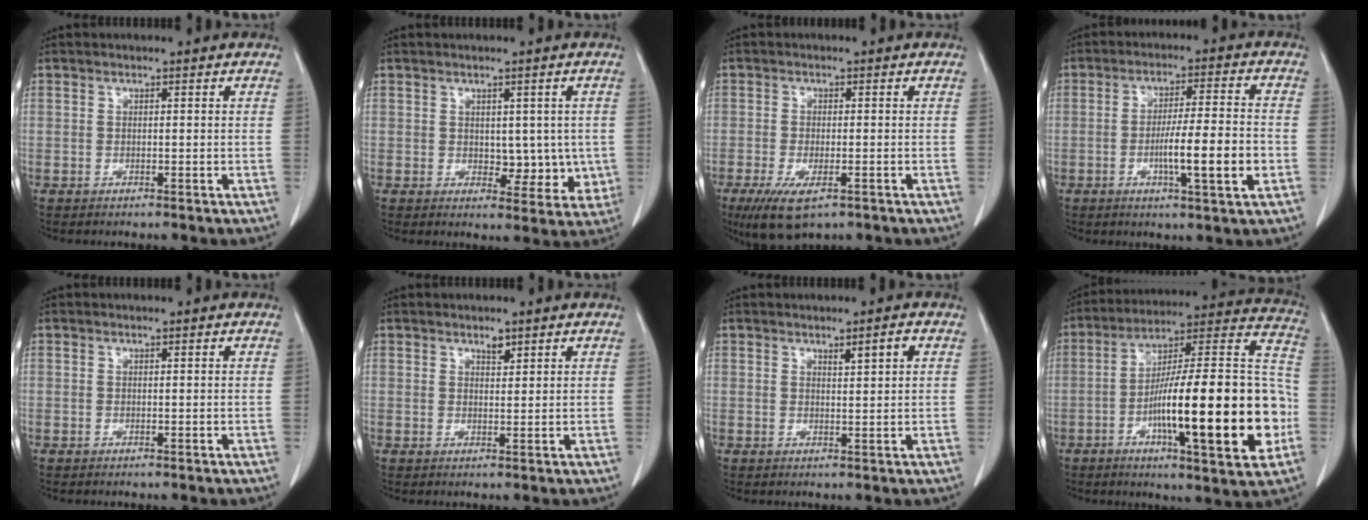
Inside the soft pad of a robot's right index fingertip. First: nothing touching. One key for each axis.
{"total": 5.5, "fx": 0.1, "fy": 3.5, "fz": 4.2, "tx": -0.035, "ty": -0.002, "tz": 0.011}
{"total": 7.0, "fx": -4.0, "fy": 2.3, "fz": 5.3, "tx": -0.094, "ty": -0.018, "tz": -0.062}
{"total": 9.8, "fx": -2.6, "fy": 0.4, "fz": 9.4, "tx": -0.154, "ty": -0.002, "tz": -0.043}
{"total": 0.0}
{"total": 1.4, "fx": 1.1, "fy": 0.5, "fz": 0.7, "tx": -0.013, "ty": -0.005, "tz": 0.019}
{"total": 2.1, "fx": 1.1, "fy": 0.0, "fz": 1.8, "tx": -0.032, "ty": -0.002, "tz": 0.018}
{"total": 26.1, "fx": -6.4, "fy": 3.5, "fz": 25.0, "tx": -0.342, "ty": 0.008, "tz": -0.100}